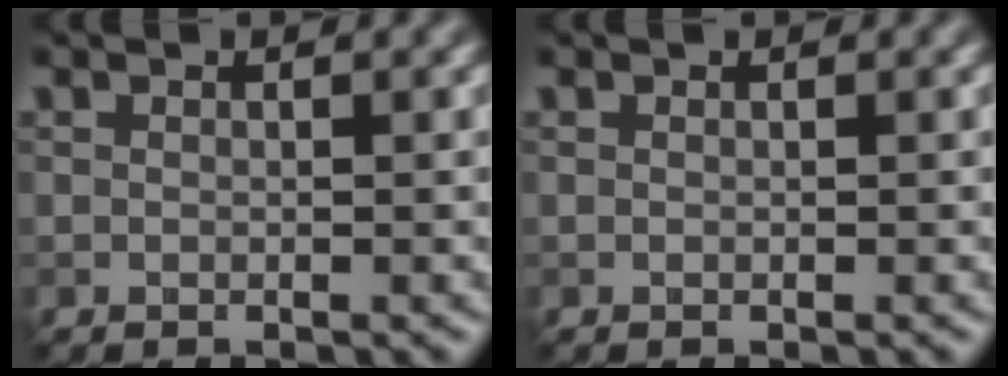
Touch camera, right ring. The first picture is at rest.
{"total": 0.0}